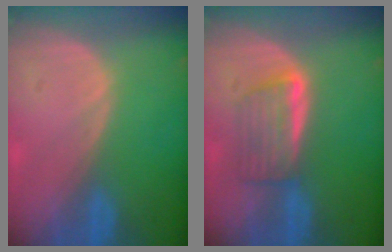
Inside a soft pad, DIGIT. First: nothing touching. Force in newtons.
{"total": 5.8, "press": 5.2, "slide": 2.6}